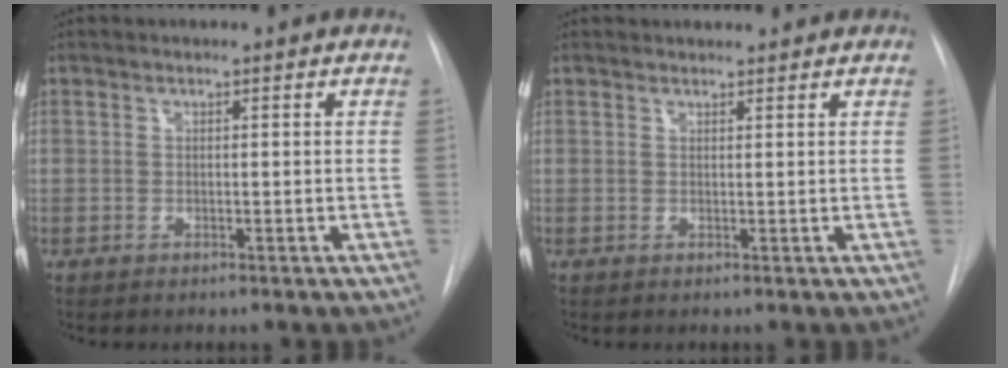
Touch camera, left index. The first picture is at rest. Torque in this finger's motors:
{"motor_torque": [-0.48, -1.02, 0.08, 0.01]}